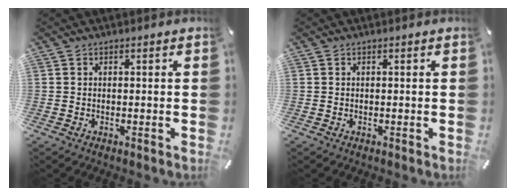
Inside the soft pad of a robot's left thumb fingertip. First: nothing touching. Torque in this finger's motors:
{"motor_torque": [-0.08, 0.07, -0.03, -0.05, 0.00]}